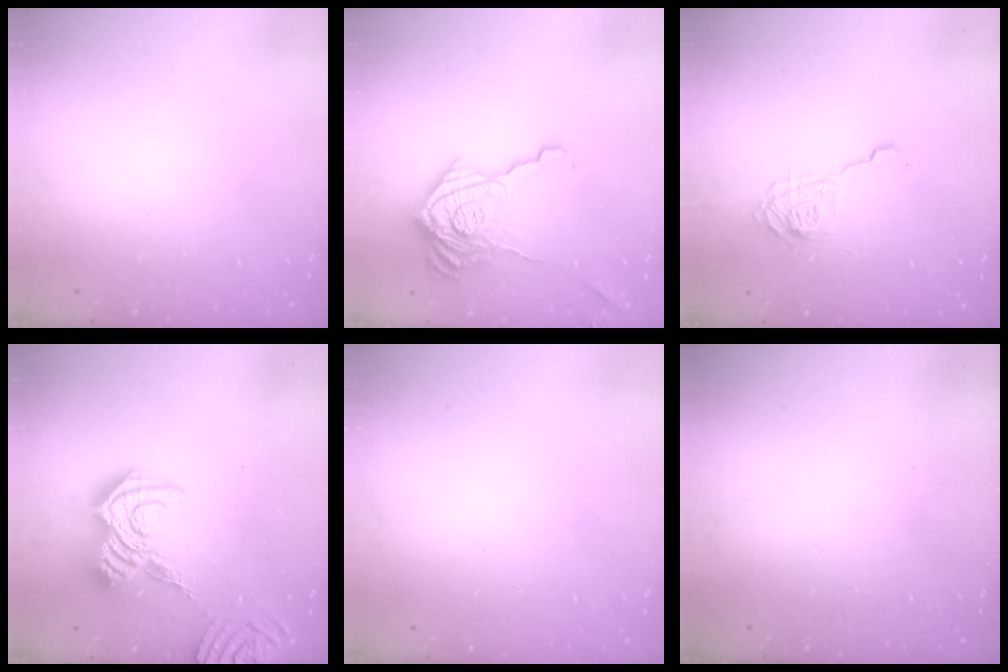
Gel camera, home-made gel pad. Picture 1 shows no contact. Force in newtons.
{"total": 23.5, "press": 23.4, "slide": 2.0}
{"total": 11.8, "press": 11.7, "slide": 1.4}
{"total": 14.9, "press": 14.9, "slide": 0.6}
{"total": 0.0}
{"total": 2.4, "press": 2.3, "slide": 0.7}